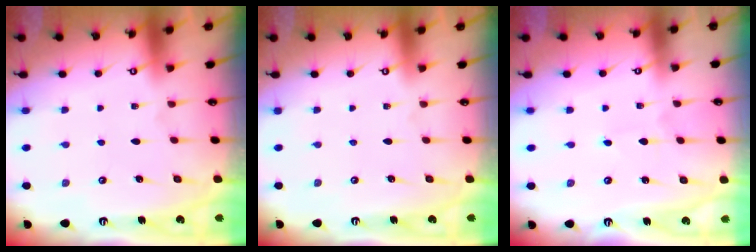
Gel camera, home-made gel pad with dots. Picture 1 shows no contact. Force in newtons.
{"total": 0.0}
{"total": 1.6, "press": 1.6, "slide": 0.1}